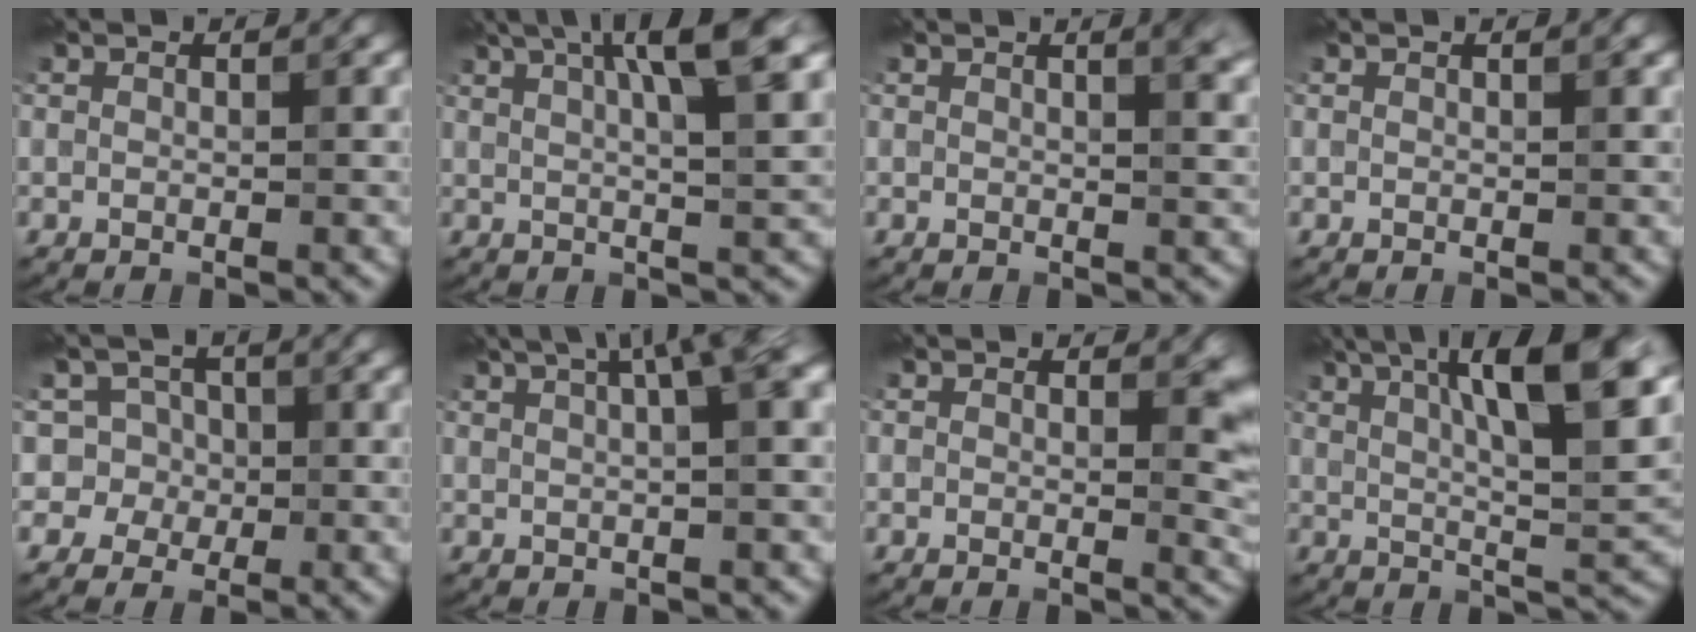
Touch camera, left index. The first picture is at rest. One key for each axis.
{"total": 9.0, "fx": 4.0, "fy": 2.0, "fz": 7.8, "tx": -0.089, "ty": 0.028, "tz": 0.053}
{"total": 3.4, "fx": 1.7, "fy": 1.3, "fz": 2.7, "tx": -0.012, "ty": 0.007, "tz": 0.016}
{"total": 0.6, "fx": 0.4, "fy": 0.1, "fz": 0.5, "tx": -0.004, "ty": 0.003, "tz": 0.006}
{"total": 4.9, "fx": 0.9, "fy": 4.7, "fz": 1.1, "tx": 0.006, "ty": 0.029, "tz": -0.008}
{"total": 7.5, "fx": 3.5, "fy": 2.2, "fz": 6.3, "tx": -0.059, "ty": 0.034, "tz": 0.033}
{"total": 3.4, "fx": 0.6, "fy": 1.7, "fz": 2.8, "tx": -0.019, "ty": -0.005, "tz": 0.005}
{"total": 14.2, "fx": 6.1, "fy": 3.8, "fz": 12.2, "tx": -0.166, "ty": 0.019, "tz": 0.090}